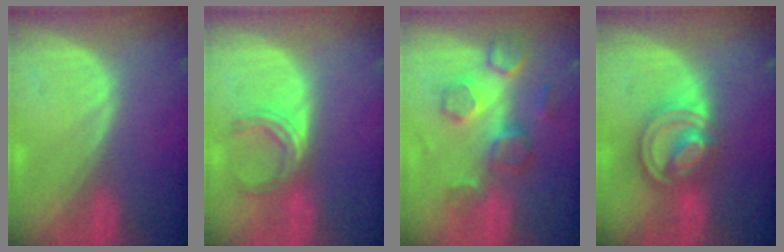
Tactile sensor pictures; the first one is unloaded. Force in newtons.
{"total": 5.1, "press": 4.5, "slide": 2.4}
{"total": 8.7, "press": 7.6, "slide": 4.3}
{"total": 8.0, "press": 6.9, "slide": 4.0}